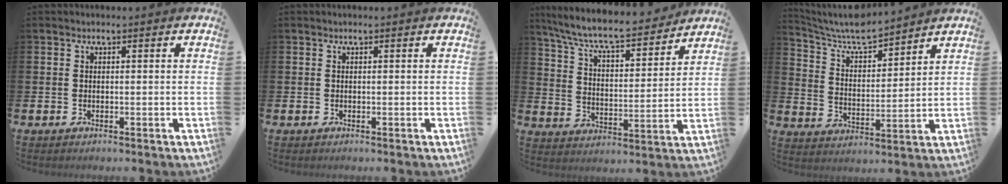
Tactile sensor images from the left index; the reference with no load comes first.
{"total": 0.0}
{"total": 8.7, "force": [8.0, 1.4, 3.1], "torque": [-0.088, -0.062, 0.134]}
{"total": 7.2, "force": [6.9, 0.8, 2.0], "torque": [-0.073, -0.046, 0.119]}